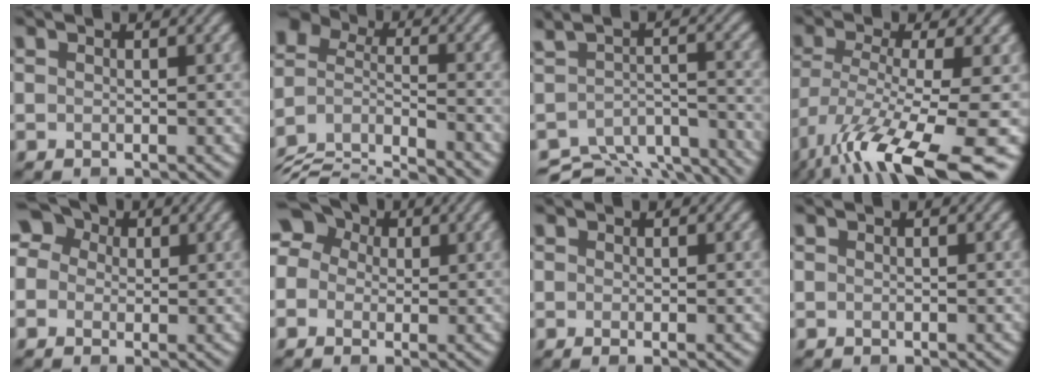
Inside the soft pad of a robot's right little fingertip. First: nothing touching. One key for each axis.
{"total": 7.5, "fx": -6.2, "fy": 2.9, "fz": 3.1, "tx": -0.069, "ty": -0.016, "tz": -0.120}
{"total": 8.1, "fx": -6.9, "fy": 3.2, "fz": 3.0, "tx": -0.051, "ty": 0.001, "tz": -0.087}
{"total": 13.3, "fx": -6.9, "fy": 3.5, "fz": 10.8, "tx": -0.199, "ty": -0.029, "tz": -0.110}
{"total": 5.9, "fx": 1.9, "fy": 4.9, "fz": 2.8, "tx": -0.051, "ty": 0.034, "tz": -0.001}
{"total": 7.2, "fx": 1.6, "fy": 6.1, "fz": 3.5, "tx": -0.062, "ty": 0.038, "tz": -0.011}
{"total": 0.8, "fx": -0.1, "fy": 0.1, "fz": 0.8, "tx": -0.013, "ty": -0.005, "tz": -0.003}
{"total": 0.0}